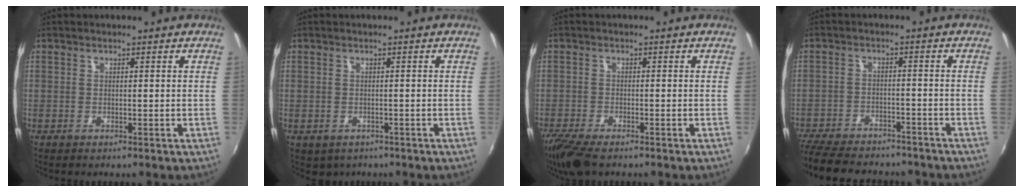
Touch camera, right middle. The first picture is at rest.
{"total": 2.0, "force": [-0.9, 1.7, 0.6], "torque": [-0.017, -0.005, -0.008]}
{"total": 7.2, "force": [-5.6, 1.8, 4.2], "torque": [-0.109, -0.034, -0.107]}
{"total": 18.5, "force": [-15.3, 6.5, 8.0], "torque": [-0.182, -0.024, -0.224]}